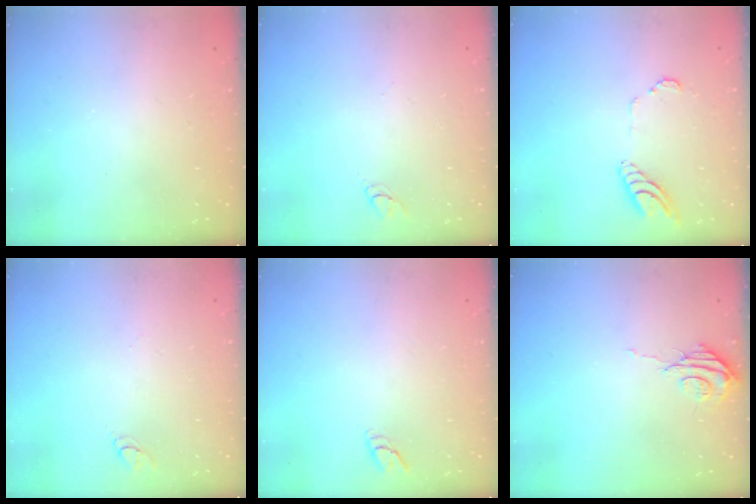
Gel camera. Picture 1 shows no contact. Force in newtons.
{"total": 2.8, "press": 2.8, "slide": 0.3}
{"total": 9.6, "press": 9.6, "slide": 1.2}
{"total": 2.8, "press": 2.8, "slide": 0.3}
{"total": 3.2, "press": 3.2, "slide": 0.2}
{"total": 6.3, "press": 6.2, "slide": 0.5}